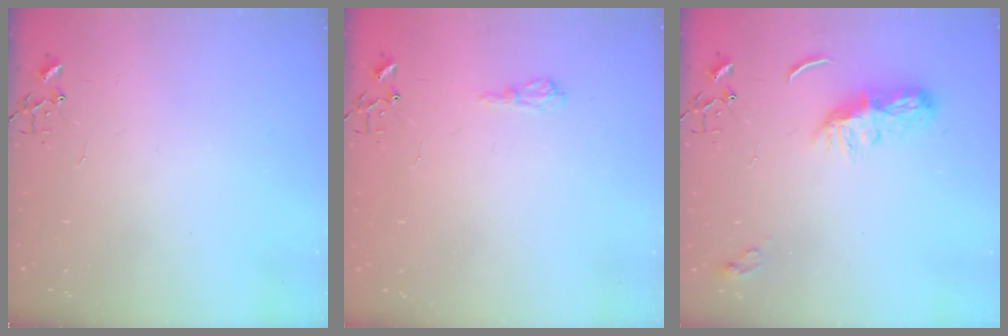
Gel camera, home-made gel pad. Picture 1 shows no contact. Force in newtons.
{"total": 7.1, "press": 7.1, "slide": 0.9}
{"total": 8.2, "press": 8.2, "slide": 0.4}